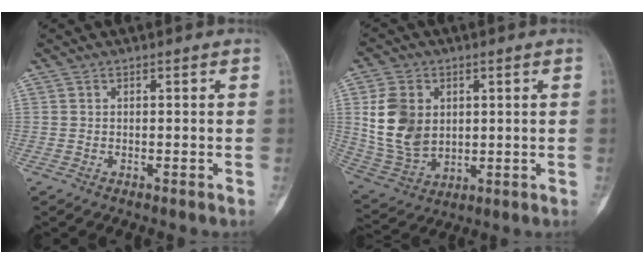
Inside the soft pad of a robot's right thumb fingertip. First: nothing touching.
{"total": 12.6, "force": [2.5, 9.4, 8.1], "torque": [-0.138, -0.012, 0.063]}